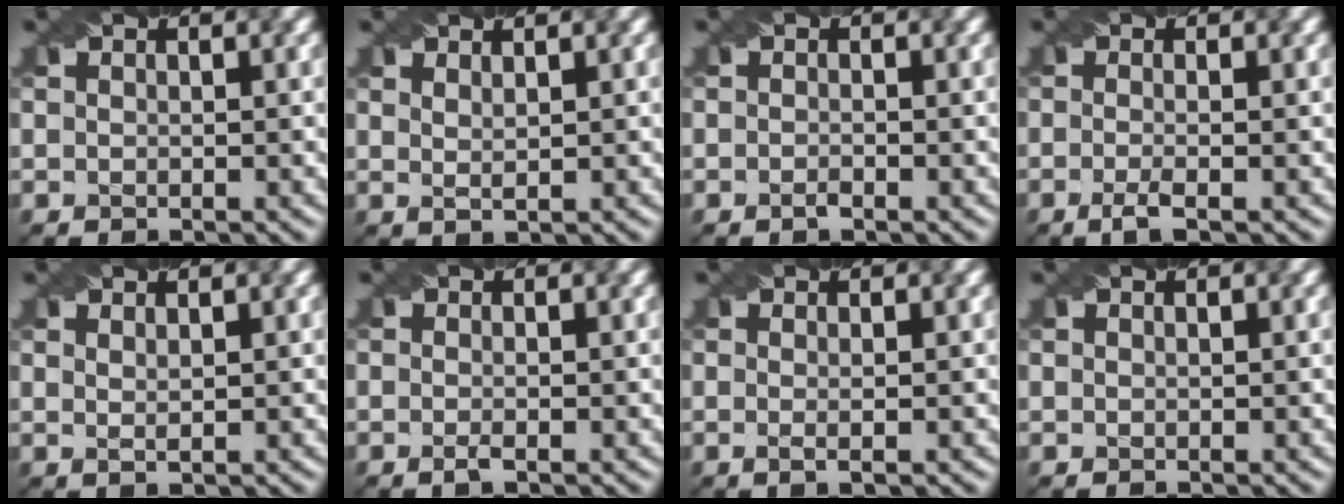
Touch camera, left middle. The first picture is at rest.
{"total": 1.6, "force": [1.1, 0.4, 1.1], "torque": [-0.012, 0.002, 0.015]}
{"total": 0.9, "force": [-0.8, 0.0, 0.5], "torque": [-0.011, 0.001, -0.016]}
{"total": 2.1, "force": [-1.1, 0.2, 1.8], "torque": [-0.038, -0.001, -0.023]}
{"total": 1.2, "force": [0.8, 0.3, 0.9], "torque": [-0.012, -0.001, 0.012]}
{"total": 1.1, "force": [-0.6, 0.0, 0.9], "torque": [-0.019, 0.002, -0.015]}
{"total": 1.3, "force": [-0.3, 0.0, 1.2], "torque": [-0.017, 0.001, -0.011]}
{"total": 0.0}